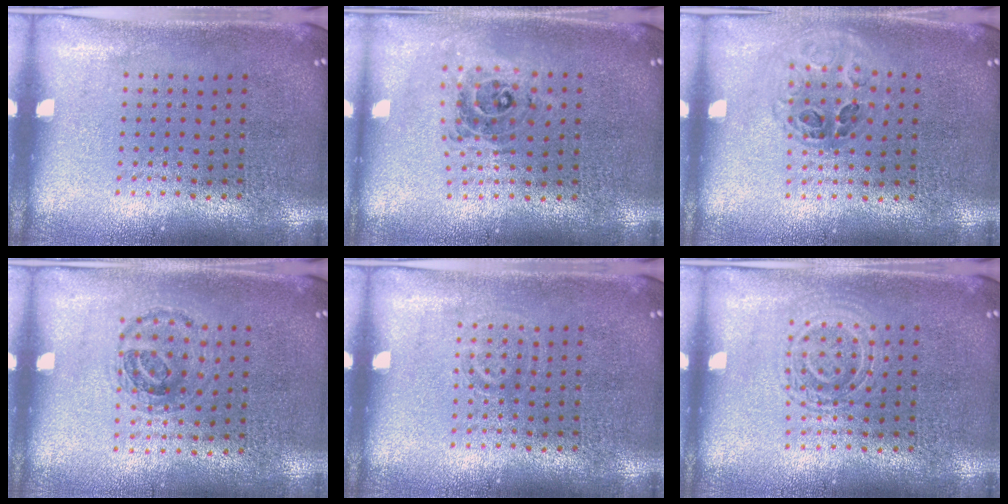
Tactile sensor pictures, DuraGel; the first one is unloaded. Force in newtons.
{"total": 0.7, "press": 0.6, "slide": 0.1}
{"total": 1.1, "press": 1.0, "slide": 0.4}
{"total": 0.9, "press": 0.8, "slide": 0.4}
{"total": 0.8, "press": 0.8, "slide": 0.2}
{"total": 2.2, "press": 2.1, "slide": 0.4}